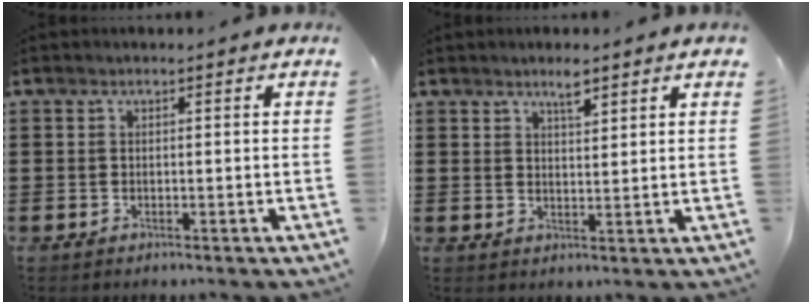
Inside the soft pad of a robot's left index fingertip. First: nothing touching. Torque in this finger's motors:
{"motor_torque": [0.25, 0.29, 0.12, 0.03]}